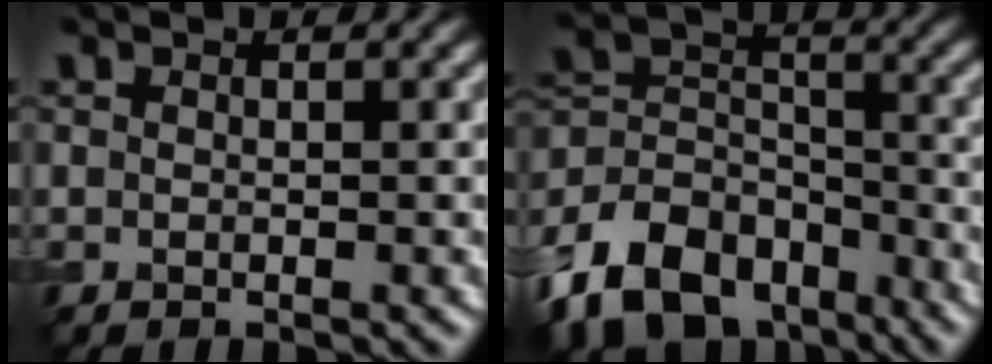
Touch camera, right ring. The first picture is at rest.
{"total": 12.2, "force": [-8.4, 7.4, 5.0], "torque": [-0.094, 0.004, -0.156]}